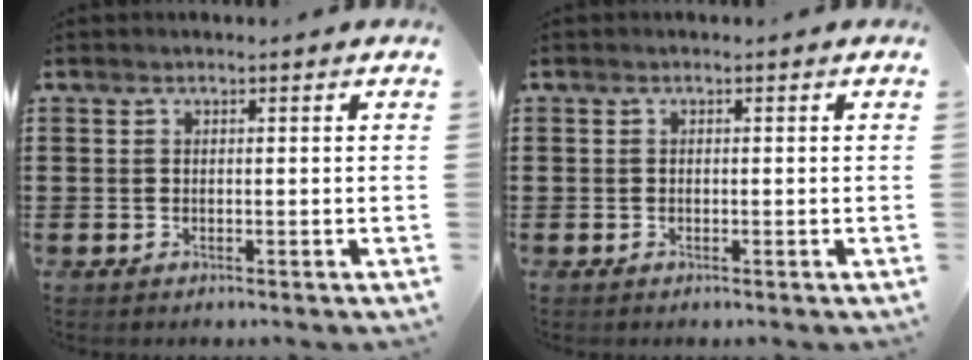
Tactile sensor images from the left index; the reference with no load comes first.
{"total": 0.0}